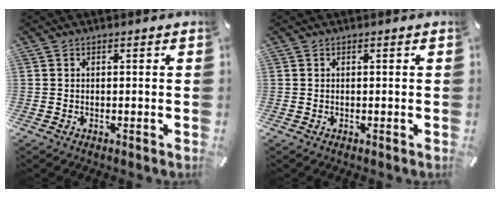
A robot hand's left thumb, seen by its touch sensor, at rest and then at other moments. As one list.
[{"total": 0.0}]